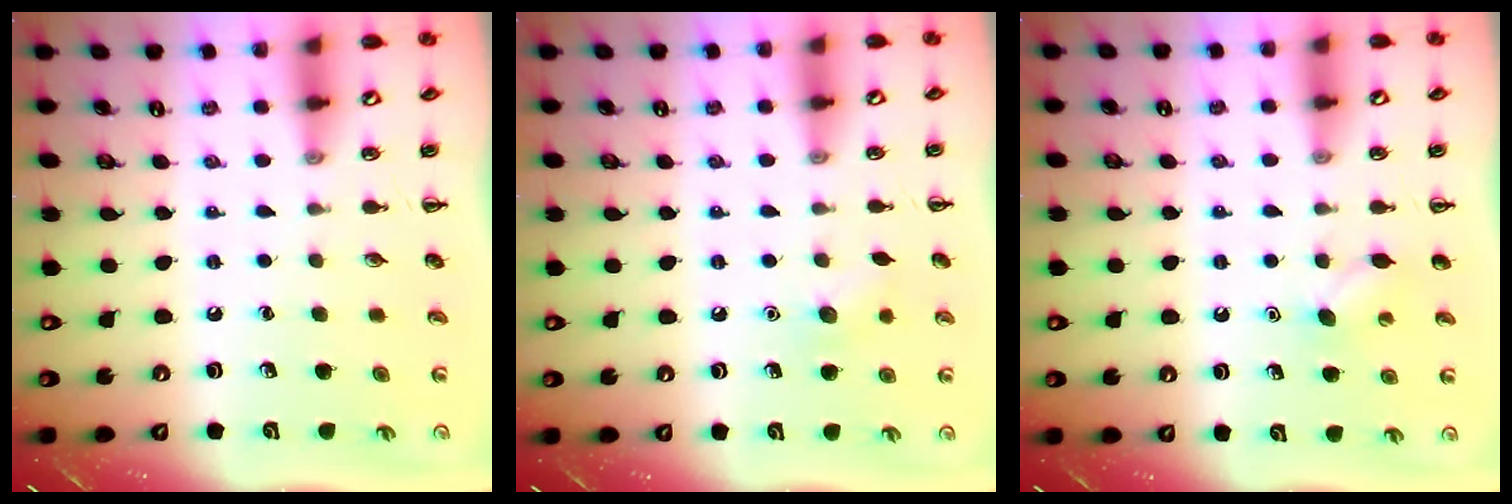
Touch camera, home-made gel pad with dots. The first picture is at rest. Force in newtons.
{"total": 7.0, "press": 6.7, "slide": 1.8}
{"total": 5.6, "press": 5.4, "slide": 1.4}